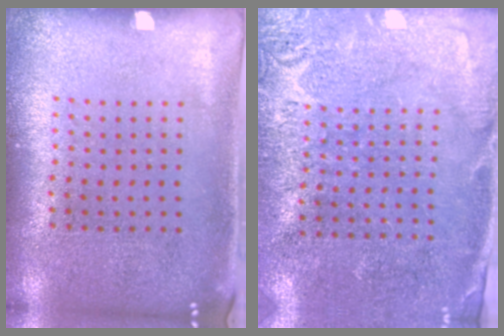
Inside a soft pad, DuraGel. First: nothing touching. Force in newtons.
{"total": 2.7, "press": 2.6, "slide": 0.6}